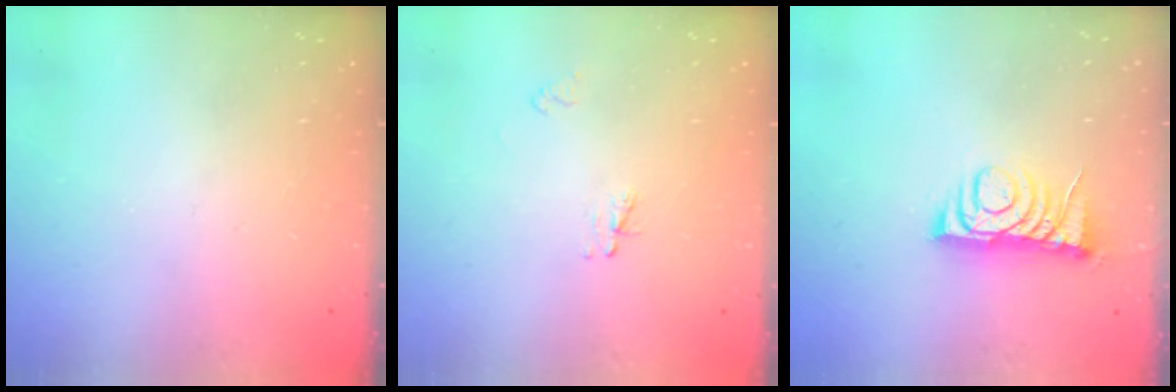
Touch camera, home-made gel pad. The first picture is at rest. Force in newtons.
{"total": 2.3, "press": 2.3, "slide": 0.3}
{"total": 7.8, "press": 7.7, "slide": 0.7}